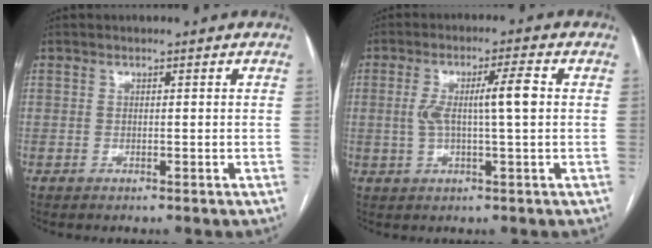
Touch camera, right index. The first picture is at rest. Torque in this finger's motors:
{"motor_torque": [0.22, 0.07, 0.19, 0.08]}